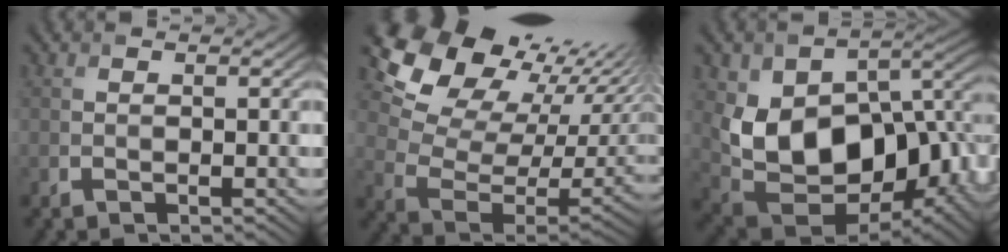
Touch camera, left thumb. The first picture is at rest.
{"total": 16.3, "force": [11.8, 8.0, 8.0], "torque": [-0.167, 0.031, 0.197]}
{"total": 16.3, "force": [-1.2, 11.5, 11.5], "torque": [-0.190, -0.027, -0.007]}